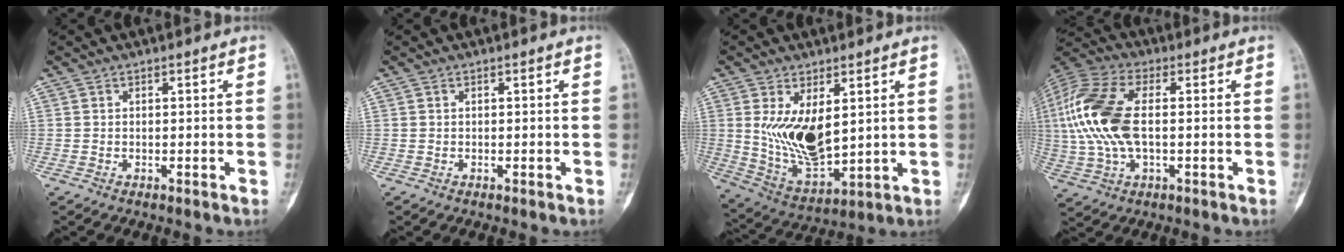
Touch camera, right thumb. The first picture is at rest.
{"total": 0.0}
{"total": 12.4, "force": [2.8, 6.3, 10.3], "torque": [-0.176, -0.026, 0.074]}
{"total": 17.0, "force": [1.0, 8.6, 14.5], "torque": [-0.334, 0.015, 0.017]}